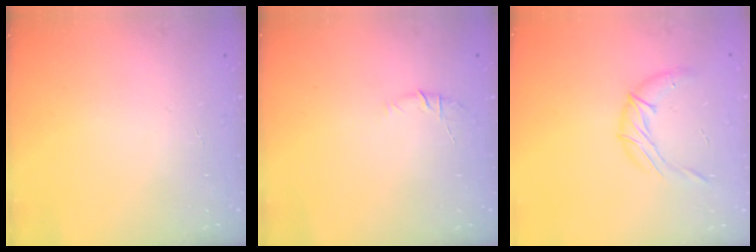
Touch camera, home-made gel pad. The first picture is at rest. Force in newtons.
{"total": 4.8, "press": 4.7, "slide": 1.2}
{"total": 9.5, "press": 9.5, "slide": 0.7}